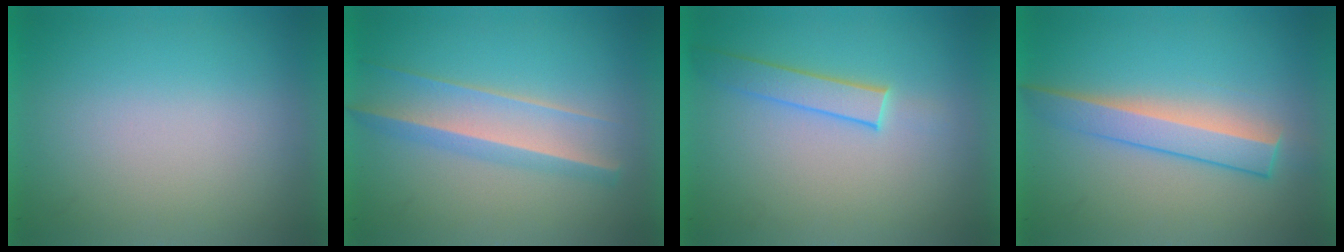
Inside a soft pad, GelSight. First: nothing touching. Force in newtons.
{"total": 9.1}
{"total": 1.9}
{"total": 3.2}